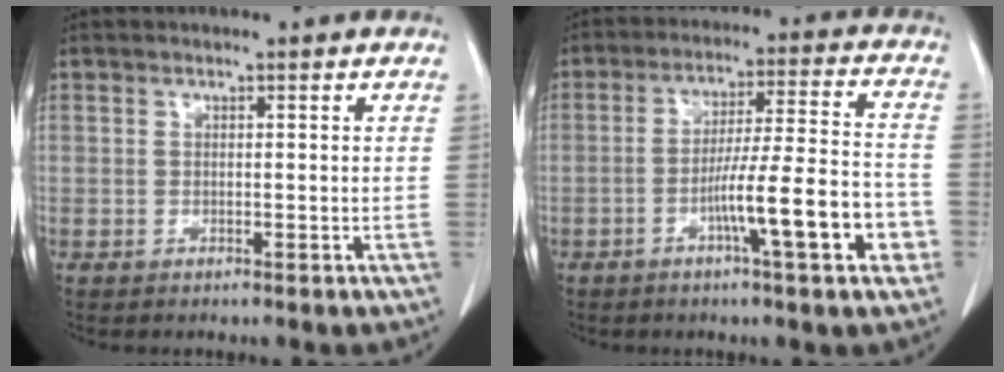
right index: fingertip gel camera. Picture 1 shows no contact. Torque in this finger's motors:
{"motor_torque": [1.43, -0.71, 0.54, 0.13]}